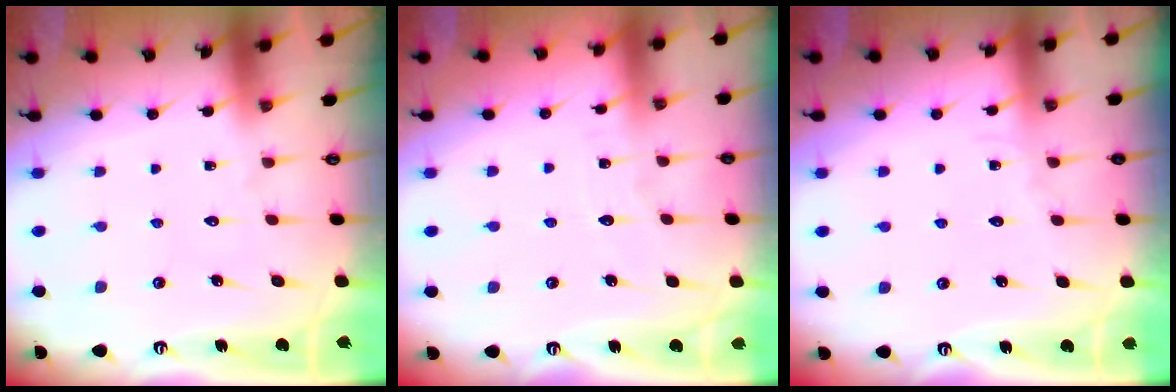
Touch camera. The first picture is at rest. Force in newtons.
{"total": 2.9, "press": 2.9, "slide": 0.3}
{"total": 2.5, "press": 2.5, "slide": 0.3}